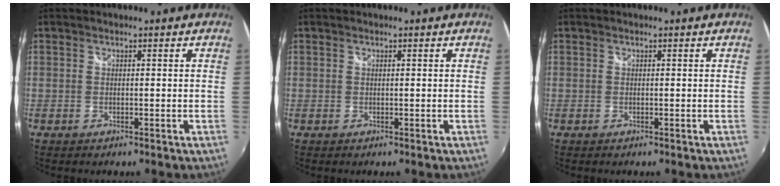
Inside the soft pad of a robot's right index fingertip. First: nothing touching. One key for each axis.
{"total": 0.0}
{"total": 0.0}